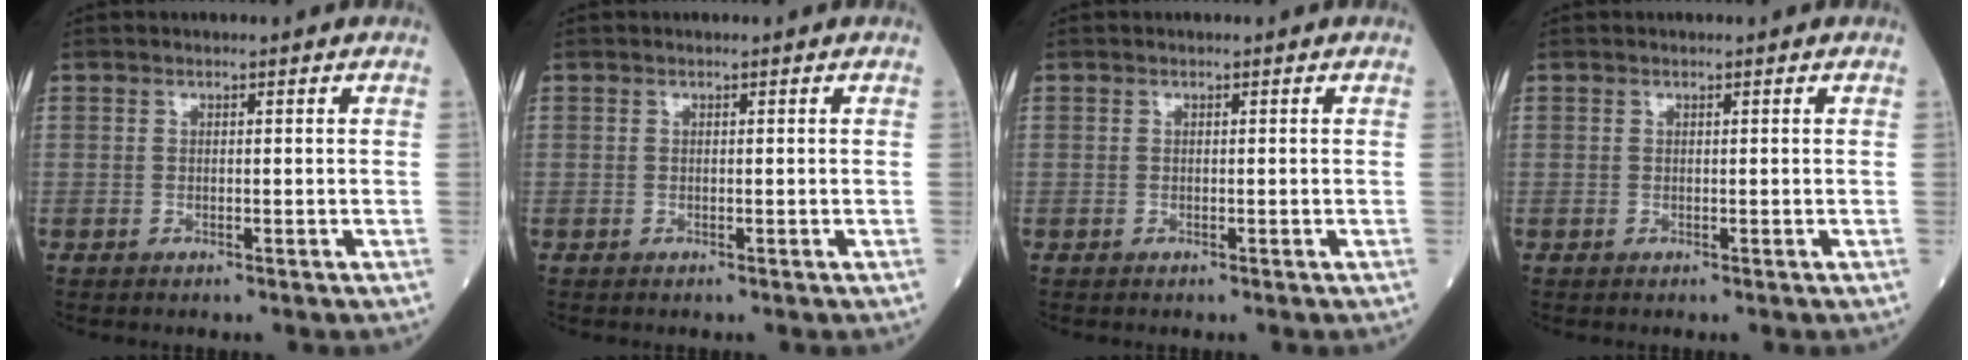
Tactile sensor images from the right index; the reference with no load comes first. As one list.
[{"total": 0.0}, {"total": 0.0}, {"total": 0.0}]